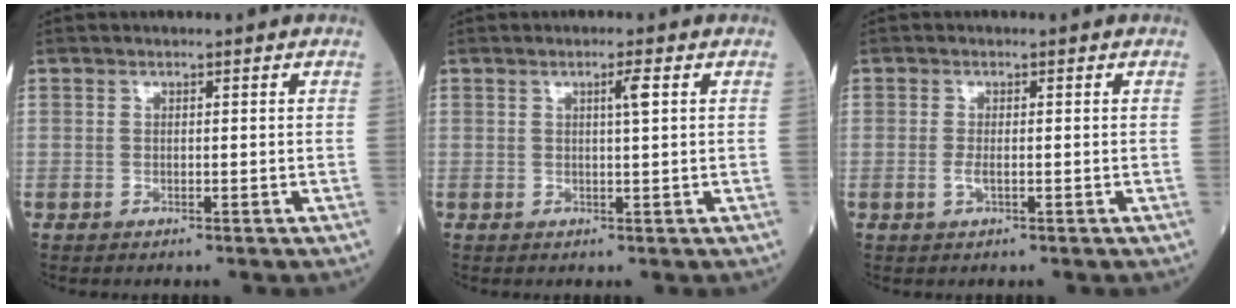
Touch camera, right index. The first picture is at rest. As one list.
[{"total": 2.0, "force": [0.7, -0.2, 1.9], "torque": [-0.032, -0.001, 0.011]}, {"total": 1.2, "force": [-0.2, 0.3, 1.1], "torque": [-0.020, -0.001, -0.005]}]